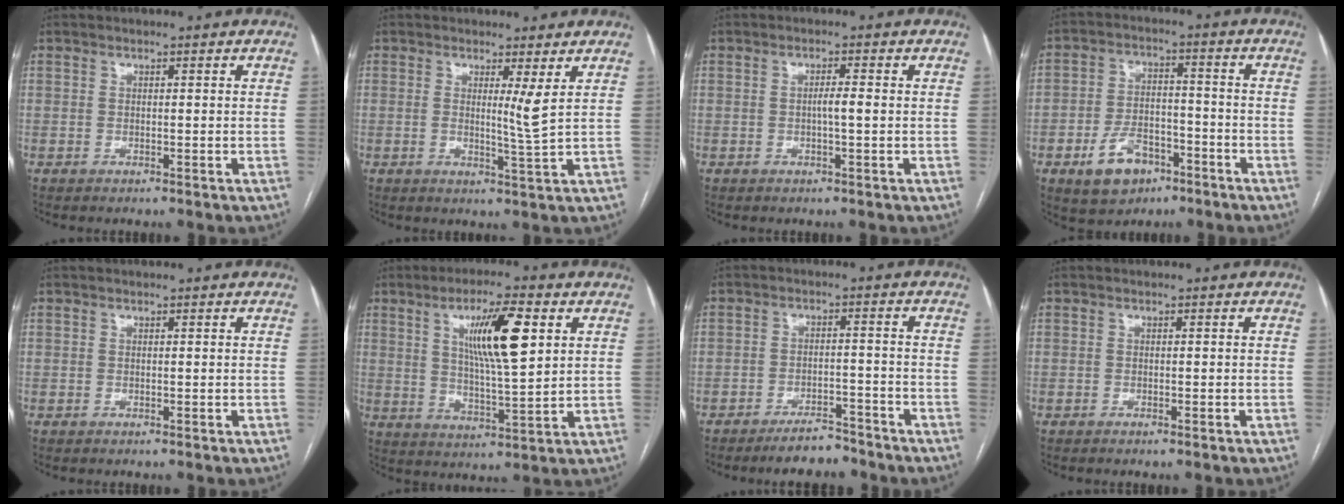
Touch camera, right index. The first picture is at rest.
{"total": 3.1, "force": [1.0, -0.8, 2.8], "torque": [-0.049, -0.015, 0.018]}
{"total": 2.1, "force": [-0.2, 0.0, 2.1], "torque": [-0.035, 0.002, -0.003]}
{"total": 8.8, "force": [-4.8, 5.5, 5.1], "torque": [-0.098, 0.011, -0.073]}
{"total": 0.0}
{"total": 11.8, "force": [4.1, 1.5, 10.9], "torque": [-0.188, 0.002, 0.073]}
{"total": 5.7, "force": [-5.1, 1.5, 2.0], "torque": [-0.027, -0.003, -0.082]}
{"total": 0.7, "force": [-0.5, -0.1, 0.5], "torque": [-0.013, -0.001, -0.007]}